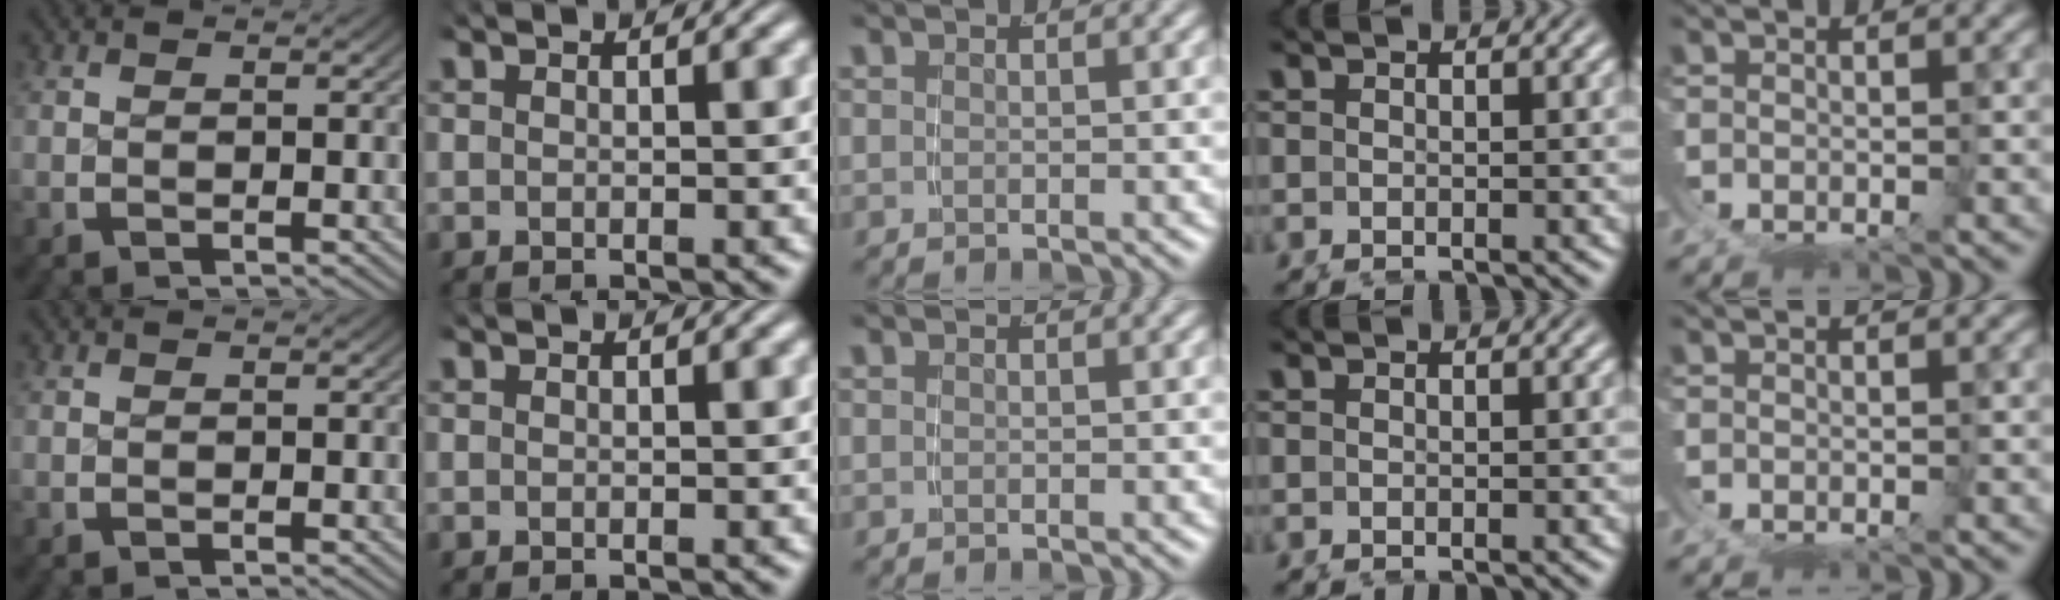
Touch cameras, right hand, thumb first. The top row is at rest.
{}